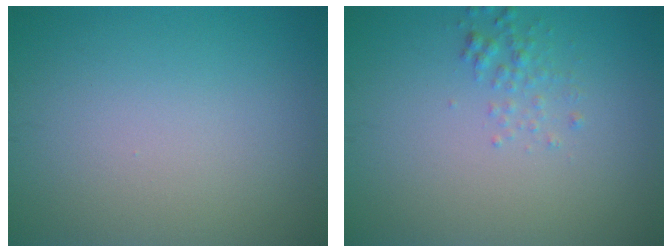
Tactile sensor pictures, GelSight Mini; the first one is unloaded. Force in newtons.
{"total": 1.3, "press": 1.3, "slide": 0.0}